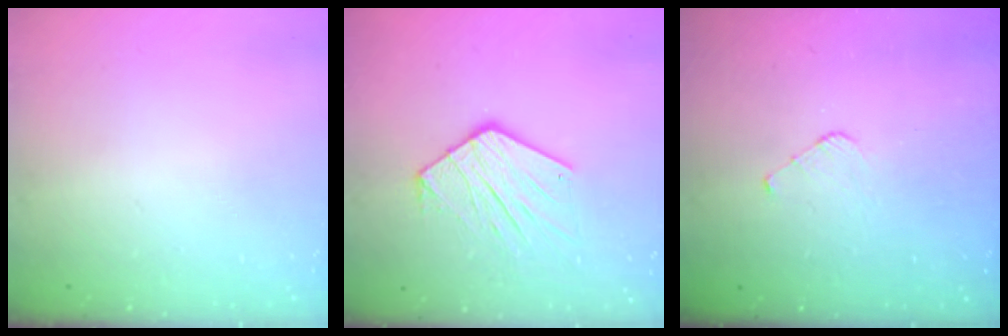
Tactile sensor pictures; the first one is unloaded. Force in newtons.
{"total": 11.7, "press": 11.6, "slide": 1.0}
{"total": 3.5, "press": 3.5, "slide": 0.3}